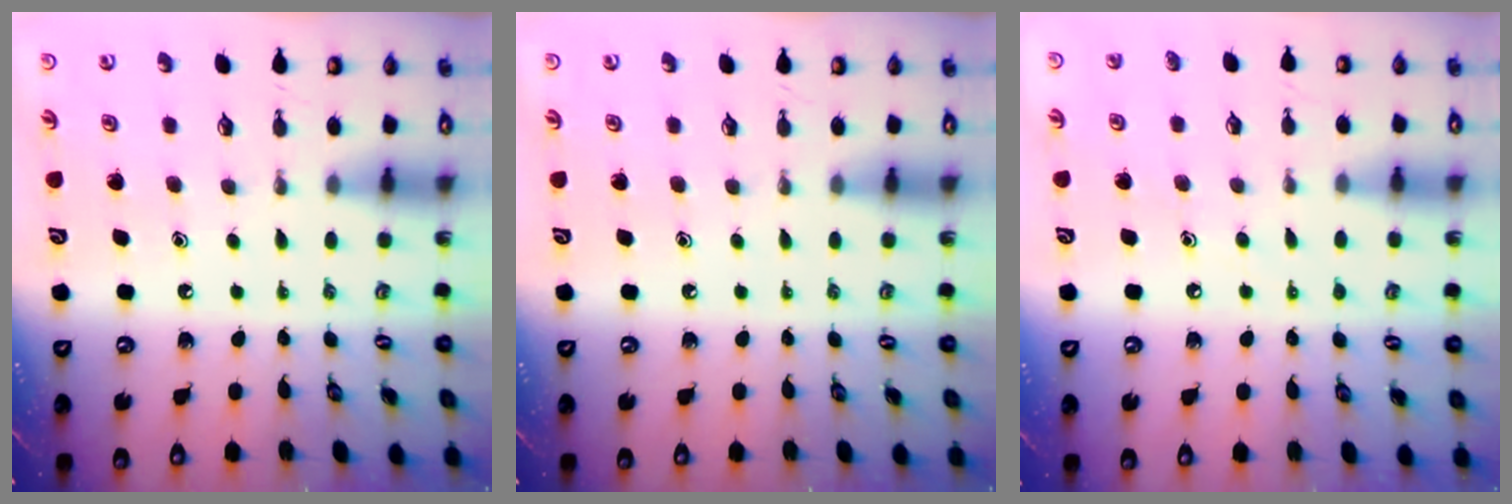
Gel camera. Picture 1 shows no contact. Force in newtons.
{"total": 0.0}
{"total": 5.7, "press": 5.7, "slide": 0.7}